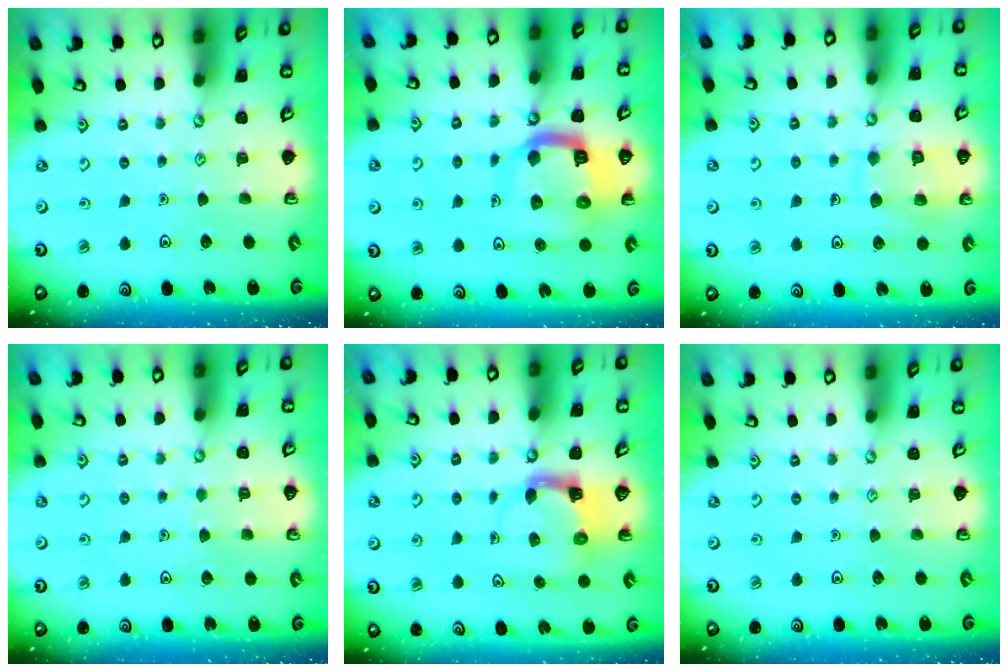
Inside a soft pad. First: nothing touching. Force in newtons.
{"total": 12.4, "press": 12.3, "slide": 1.6}
{"total": 9.9, "press": 9.9, "slide": 0.9}
{"total": 2.4, "press": 2.4, "slide": 0.2}
{"total": 3.8, "press": 3.7, "slide": 0.7}
{"total": 0.0}